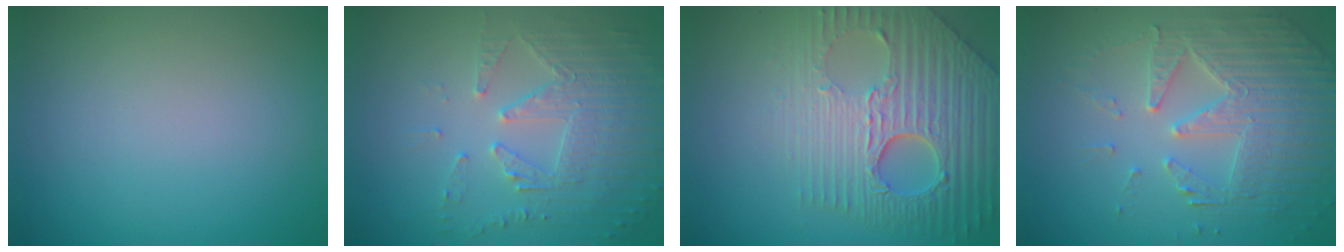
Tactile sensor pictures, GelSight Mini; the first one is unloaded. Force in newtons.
{"total": 5.1, "press": 3.7, "slide": 3.6}
{"total": 9.1, "press": 6.2, "slide": 6.7}
{"total": 5.4, "press": 4.6, "slide": 3.0}